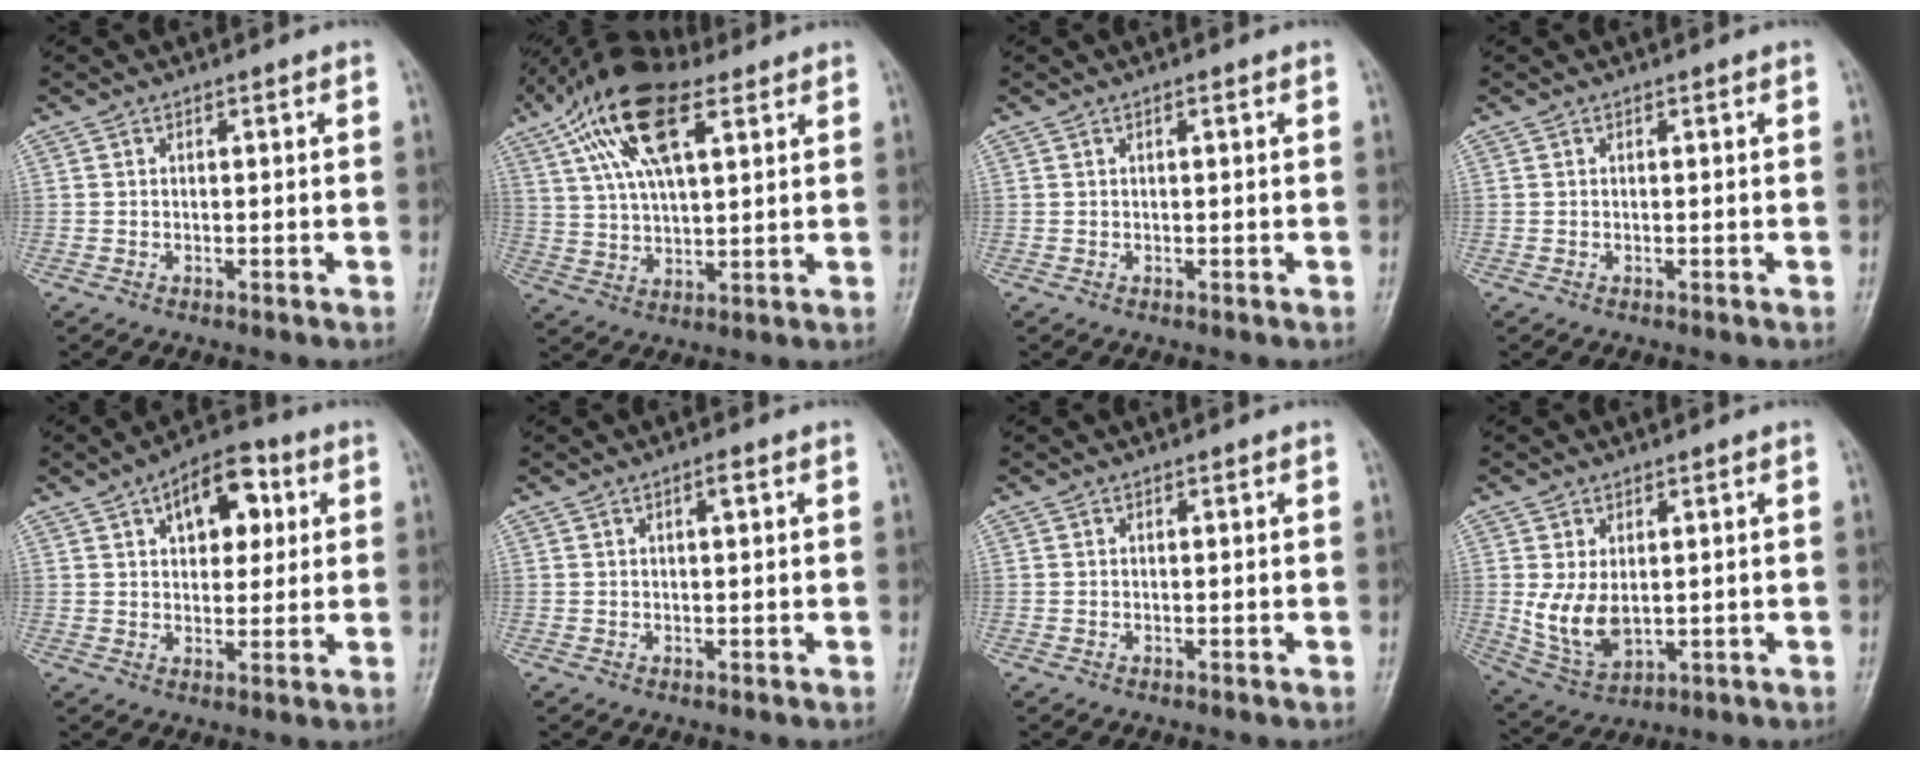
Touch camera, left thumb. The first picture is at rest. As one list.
[{"total": 16.2, "force": [7.8, 6.9, 12.4], "torque": [-0.219, 0.001, 0.140]}, {"total": 0.6, "force": [0.2, 0.2, 0.6], "torque": [-0.011, 0.002, 0.003]}, {"total": 0.0}, {"total": 10.8, "force": [4.0, 6.3, 7.9], "torque": [-0.073, 0.001, 0.053]}, {"total": 1.6, "force": [0.6, 0.5, 1.4], "torque": [-0.022, 0.002, 0.008]}, {"total": 0.0}, {"total": 8.3, "force": [0.4, 5.3, 6.3], "torque": [-0.114, -0.012, 0.027]}]